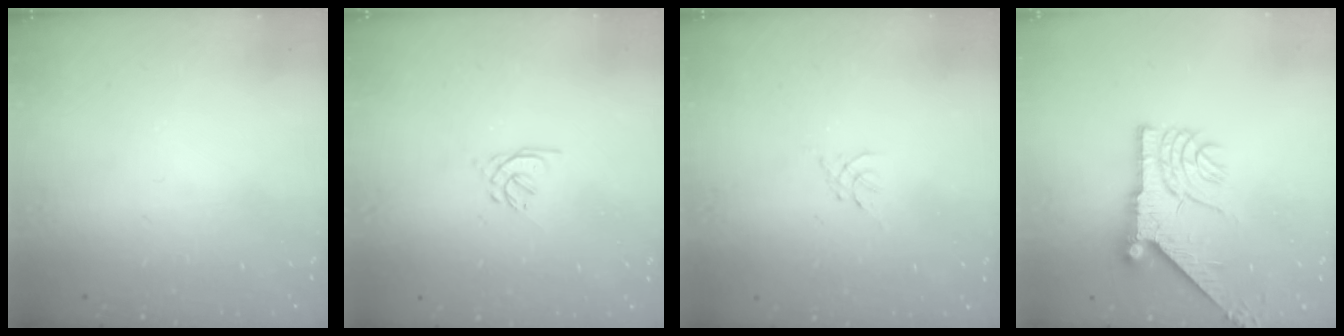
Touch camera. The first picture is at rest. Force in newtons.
{"total": 1.3, "press": 1.1, "slide": 0.6}
{"total": 0.0}
{"total": 12.1, "press": 12.0, "slide": 1.6}